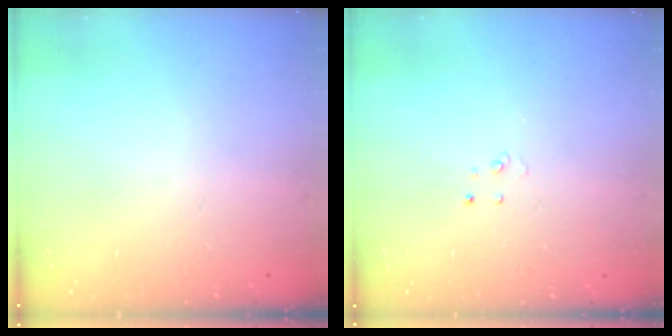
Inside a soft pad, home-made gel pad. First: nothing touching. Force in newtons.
{"total": 2.6, "press": 2.6, "slide": 0.2}